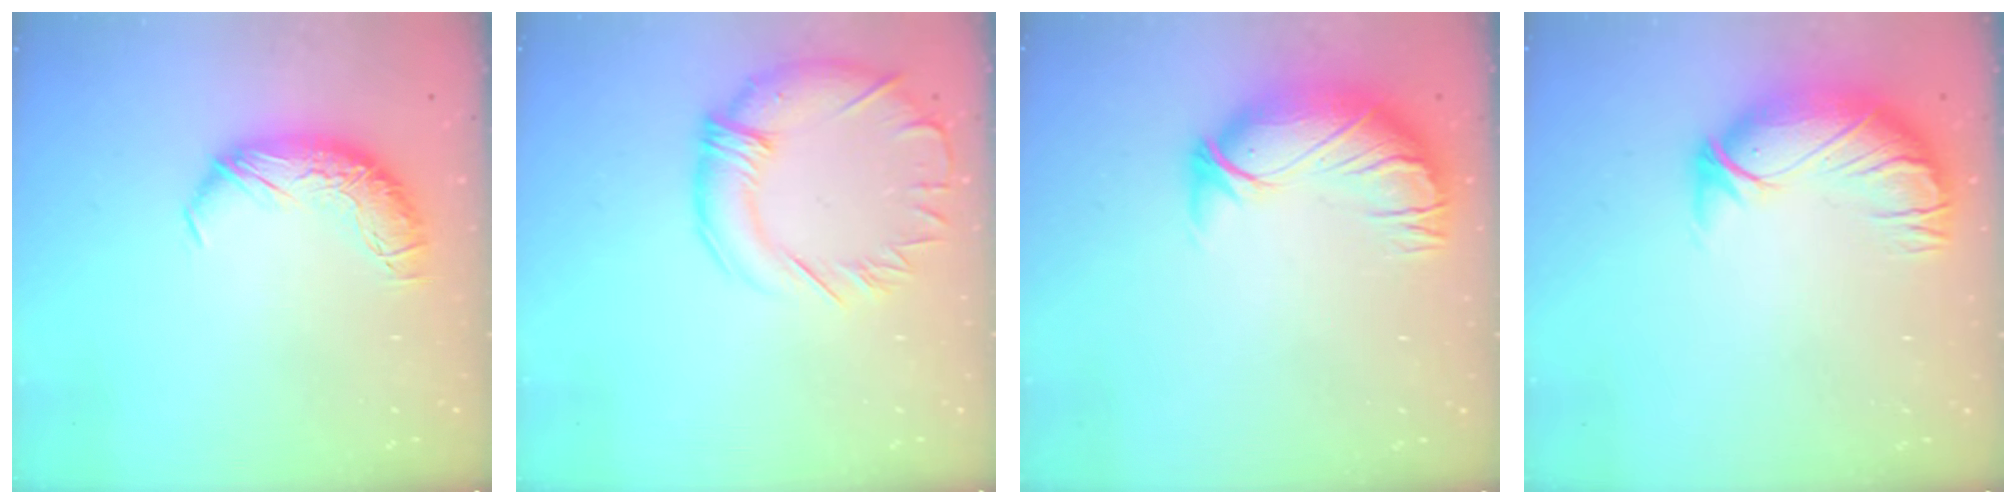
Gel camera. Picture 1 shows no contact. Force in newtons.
{"total": 3.0, "press": 2.7, "slide": 1.3}
{"total": 2.9, "press": 0.4, "slide": 2.9}
{"total": 3.0, "press": 0.4, "slide": 3.0}